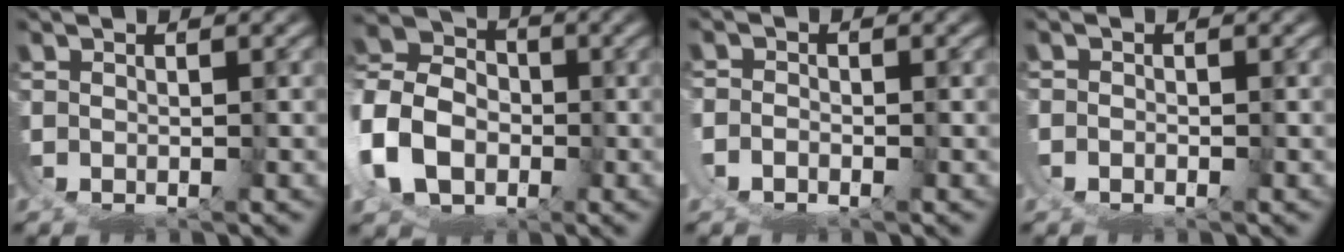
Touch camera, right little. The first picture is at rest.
{"total": 8.1, "force": [1.8, 7.0, 3.6], "torque": [-0.099, -0.009, 0.025]}
{"total": 2.5, "force": [-1.6, 1.9, 0.0], "torque": [-0.009, -0.015, -0.025]}
{"total": 1.1, "force": [-0.6, 0.8, -0.3], "torque": [0.003, -0.008, -0.010]}